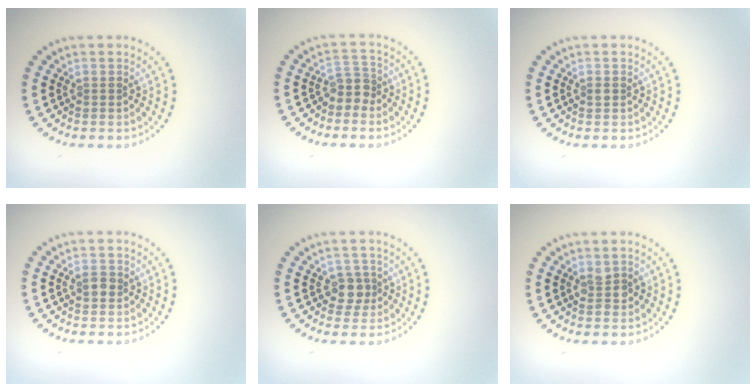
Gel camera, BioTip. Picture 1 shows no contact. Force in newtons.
{"total": 2.1, "press": 1.6, "slide": 1.4}
{"total": 0.6, "press": 0.6, "slide": 0.1}
{"total": 1.4, "press": 1.4, "slide": 0.1}
{"total": 2.1, "press": 1.9, "slide": 1.0}
{"total": 1.2, "press": 1.2, "slide": 0.2}